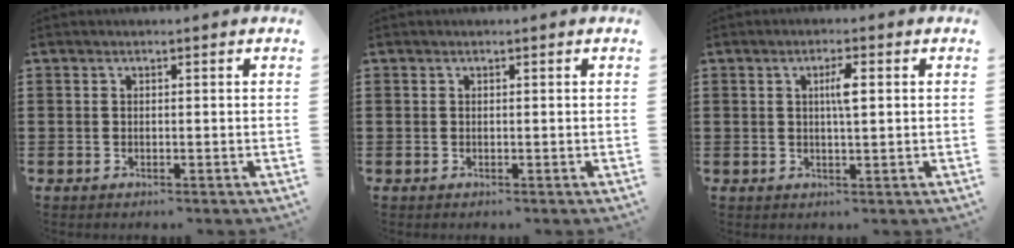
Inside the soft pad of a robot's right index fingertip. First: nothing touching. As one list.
[{"total": 0.0}, {"total": 3.0, "force": [0.6, 0.5, 2.9], "torque": [-0.057, 0.002, 0.007]}]